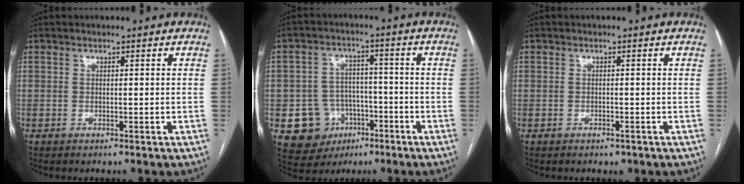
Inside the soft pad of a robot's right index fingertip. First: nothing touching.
{"total": 9.5, "force": [-3.5, 8.5, 2.4], "torque": [-0.044, 0.021, -0.042]}
{"total": 1.0, "force": [-0.7, 0.6, 0.4], "torque": [-0.010, 0.000, -0.003]}